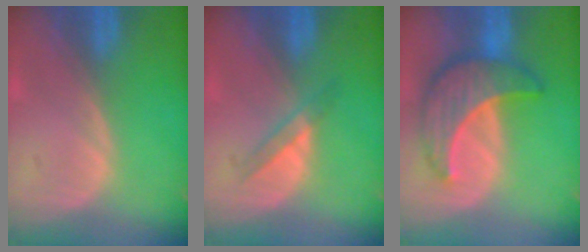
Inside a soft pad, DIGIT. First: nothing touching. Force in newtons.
{"total": 2.6, "press": 2.4, "slide": 1.0}
{"total": 8.4, "press": 8.4, "slide": 0.7}